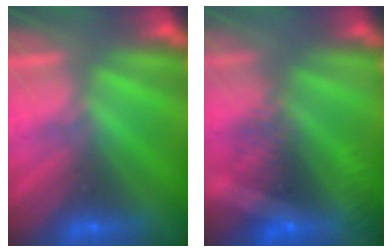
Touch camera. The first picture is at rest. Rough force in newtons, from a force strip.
{"total": 7.9}